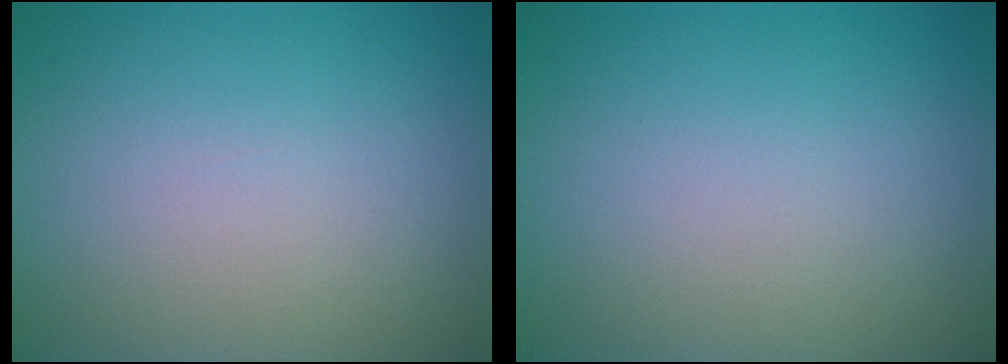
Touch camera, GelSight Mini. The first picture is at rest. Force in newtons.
{"total": 0.0}